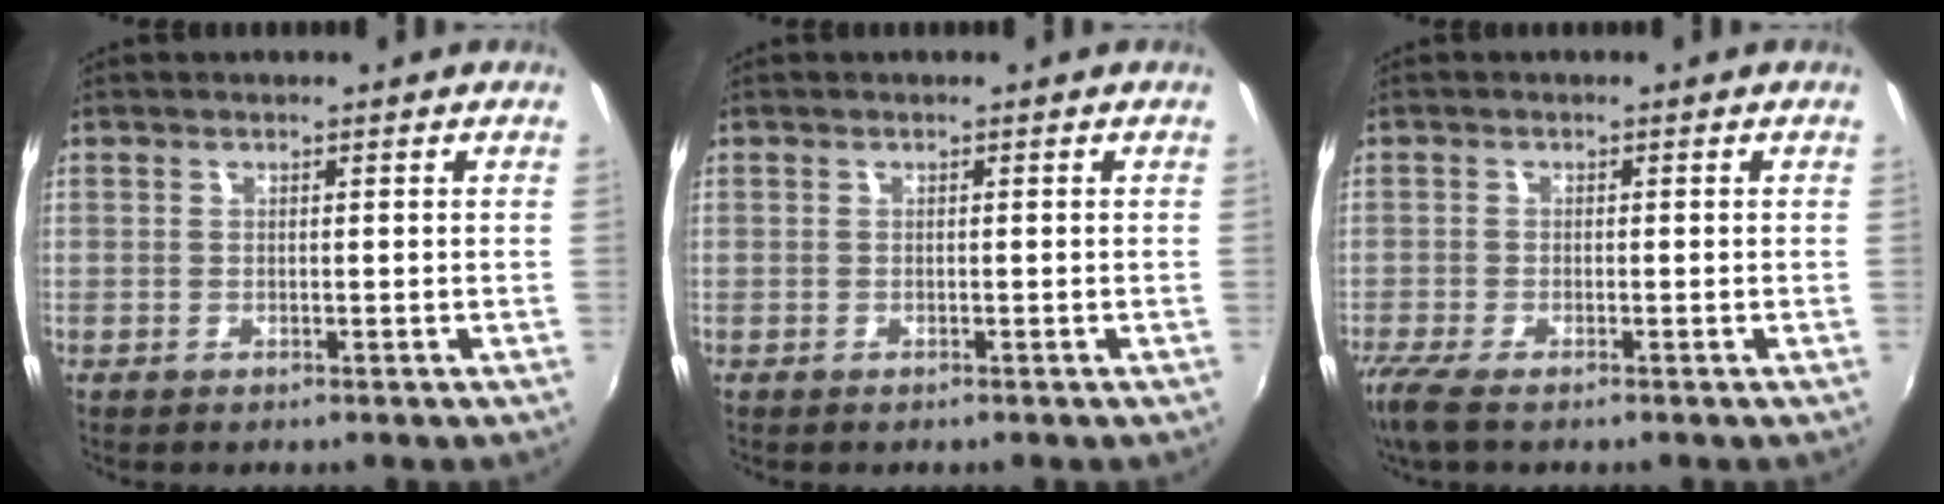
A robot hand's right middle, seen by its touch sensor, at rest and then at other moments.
{"total": 0.0}
{"total": 4.6, "force": [-3.4, 0.7, 3.0], "torque": [-0.073, -0.018, -0.067]}